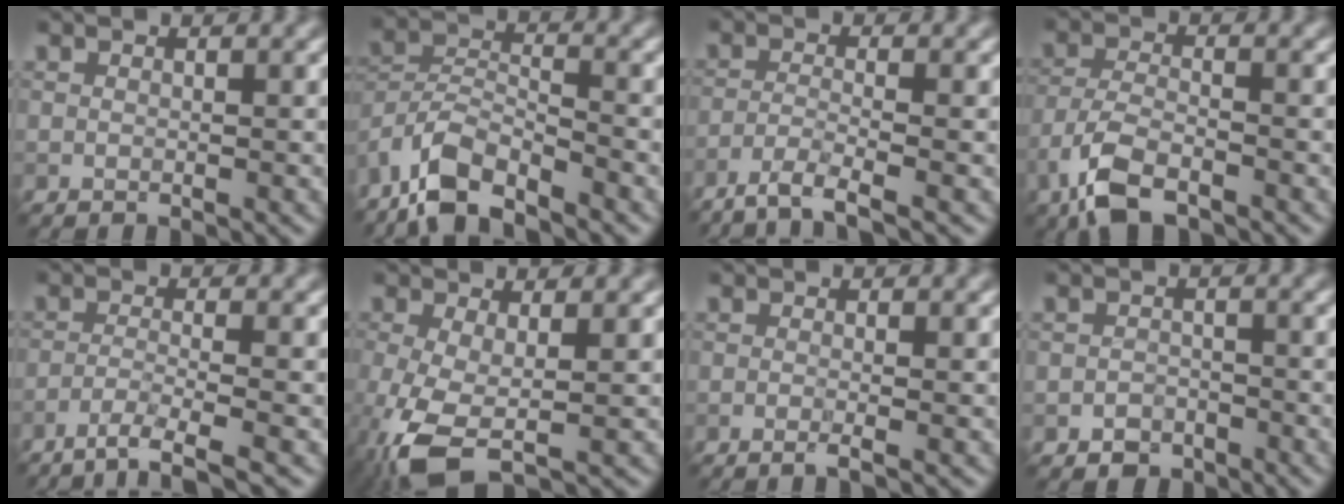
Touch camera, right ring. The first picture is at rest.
{"total": 5.9, "force": [-4.8, 1.8, 2.9], "torque": [-0.050, 0.003, -0.101]}
{"total": 3.3, "force": [-2.4, 0.4, 2.2], "torque": [-0.040, -0.002, -0.058]}
{"total": 5.4, "force": [-3.5, 2.2, 3.5], "torque": [-0.076, -0.005, -0.078]}
{"total": 3.6, "force": [-2.5, 0.4, 2.5], "torque": [-0.042, 0.000, -0.056]}
{"total": 5.5, "force": [-2.4, 2.0, 4.5], "torque": [-0.114, -0.014, -0.054]}
{"total": 1.2, "force": [-0.5, 0.2, 1.0], "torque": [-0.015, -0.004, -0.014]}
{"total": 1.7, "force": [-1.1, 1.2, 0.3], "torque": [0.006, 0.005, -0.024]}